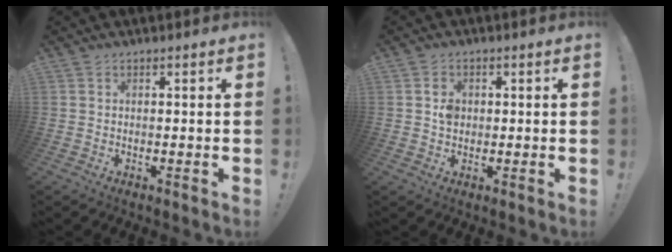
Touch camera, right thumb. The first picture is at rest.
{"total": 3.0, "force": [0.2, 2.5, 1.7], "torque": [-0.016, -0.002, 0.000]}